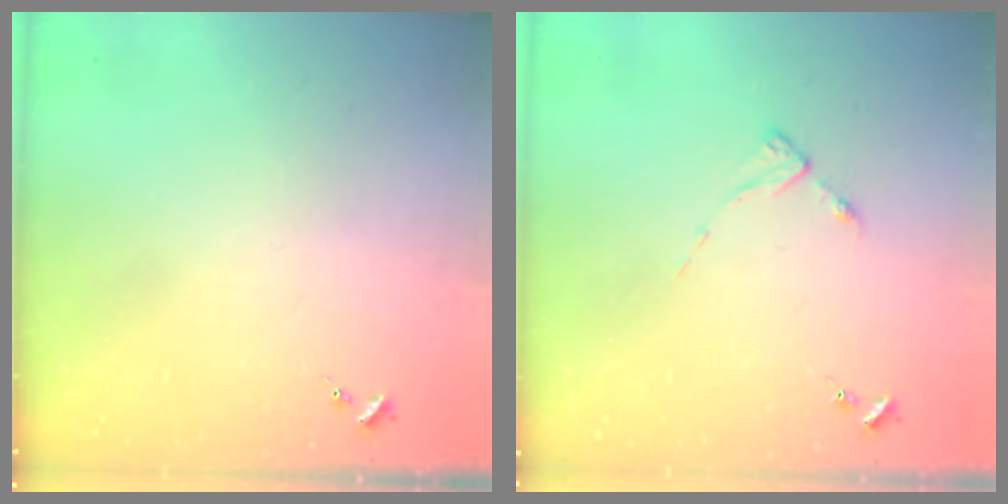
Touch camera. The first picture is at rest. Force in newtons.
{"total": 2.7, "press": 2.7, "slide": 0.4}